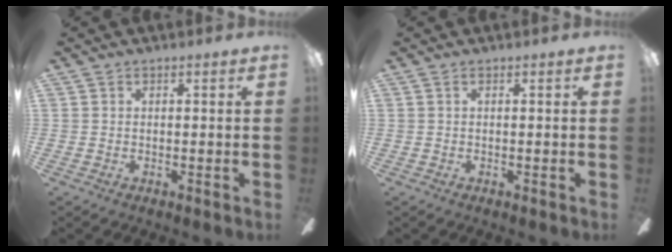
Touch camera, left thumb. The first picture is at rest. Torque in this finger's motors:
{"motor_torque": [0.00, 0.00, 0.01, -0.01, 0.00]}